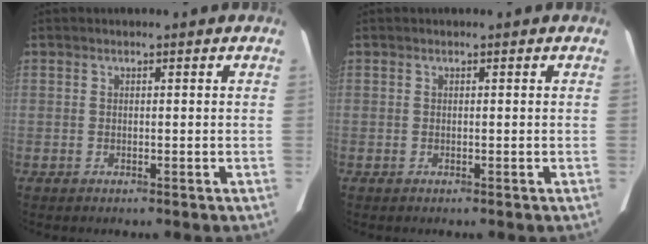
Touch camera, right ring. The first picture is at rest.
{"total": 0.0}